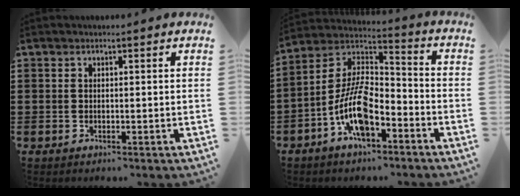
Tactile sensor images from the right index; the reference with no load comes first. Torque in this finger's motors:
{"motor_torque": [2.14, 0.00, 0.51, 0.15]}